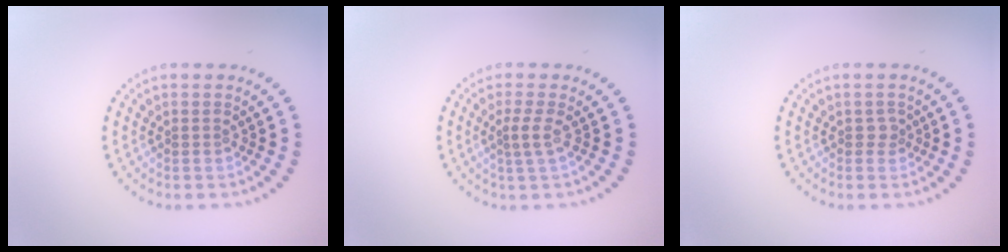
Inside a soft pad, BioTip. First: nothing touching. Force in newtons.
{"total": 1.5, "press": 1.1, "slide": 1.0}
{"total": 1.0, "press": 0.8, "slide": 0.6}